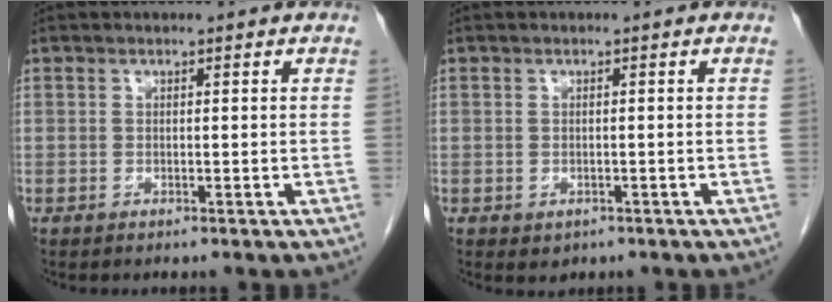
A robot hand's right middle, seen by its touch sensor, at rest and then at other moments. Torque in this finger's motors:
{"motor_torque": [0.33, -0.28, 0.11, 0.02]}